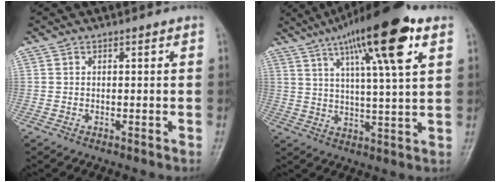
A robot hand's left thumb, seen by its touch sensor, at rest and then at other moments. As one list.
[{"total": 18.7, "force": [9.3, 3.5, 15.8], "torque": [-0.244, -0.011, 0.148]}]